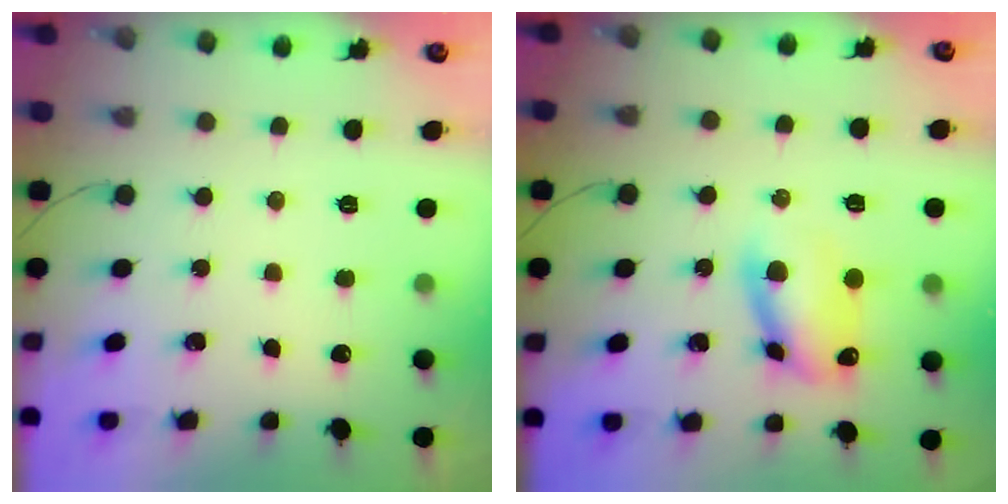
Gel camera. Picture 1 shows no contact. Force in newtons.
{"total": 9.0, "press": 8.9, "slide": 1.0}